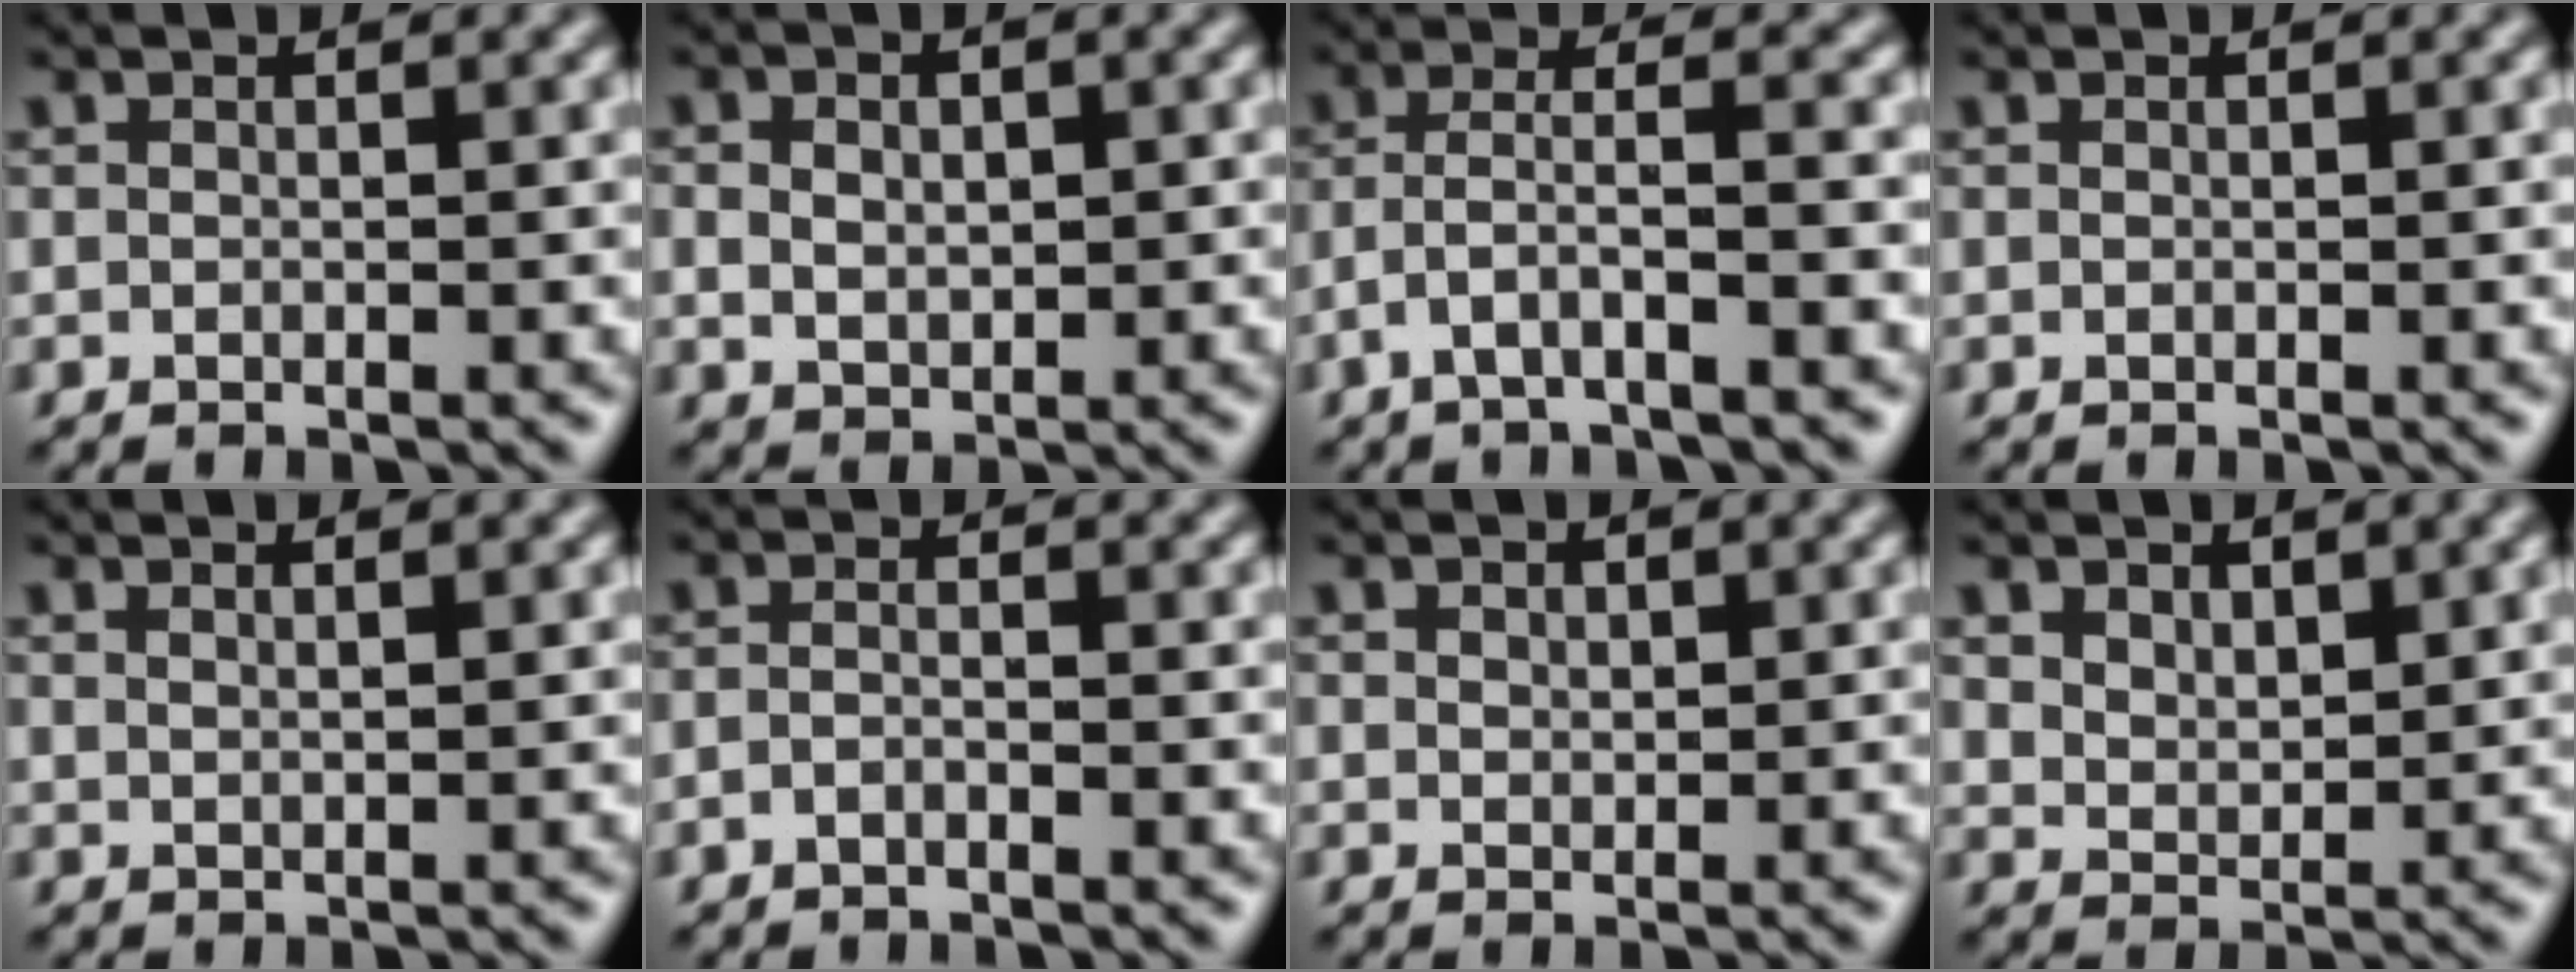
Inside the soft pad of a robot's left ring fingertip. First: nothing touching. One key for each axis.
{"total": 3.3, "fx": 0.4, "fy": 2.3, "fz": 2.3, "tx": -0.037, "ty": 0.008, "tz": 0.003}
{"total": 4.0, "fx": -2.1, "fy": 1.0, "fz": 3.3, "tx": -0.067, "ty": 0.008, "tz": -0.043}
{"total": 0.0}
{"total": 1.2, "fx": 0.8, "fy": 0.3, "fz": 0.7, "tx": -0.004, "ty": 0.002, "tz": 0.007}
{"total": 1.2, "fx": -0.9, "fy": 0.4, "fz": 0.8, "tx": -0.019, "ty": 0.000, "tz": -0.019}
{"total": 0.8, "fx": 0.5, "fy": 0.6, "fz": 0.3, "tx": -0.007, "ty": -0.001, "tz": 0.011}
{"total": 2.6, "fx": 1.5, "fy": 1.6, "fz": 1.3, "tx": -0.030, "ty": -0.007, "tz": 0.031}